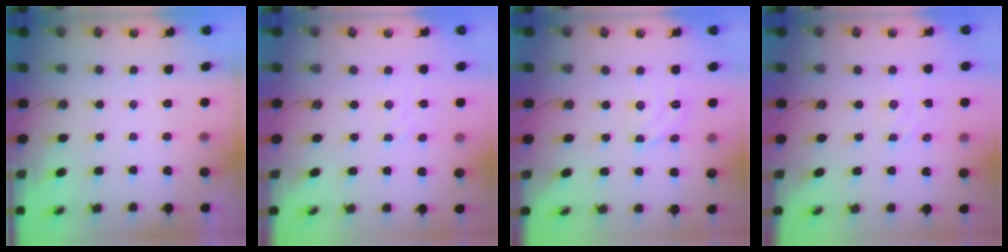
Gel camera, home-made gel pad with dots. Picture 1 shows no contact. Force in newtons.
{"total": 2.5, "press": 2.4, "slide": 0.5}
{"total": 8.1, "press": 8.0, "slide": 1.1}
{"total": 2.4, "press": 2.4, "slide": 0.4}